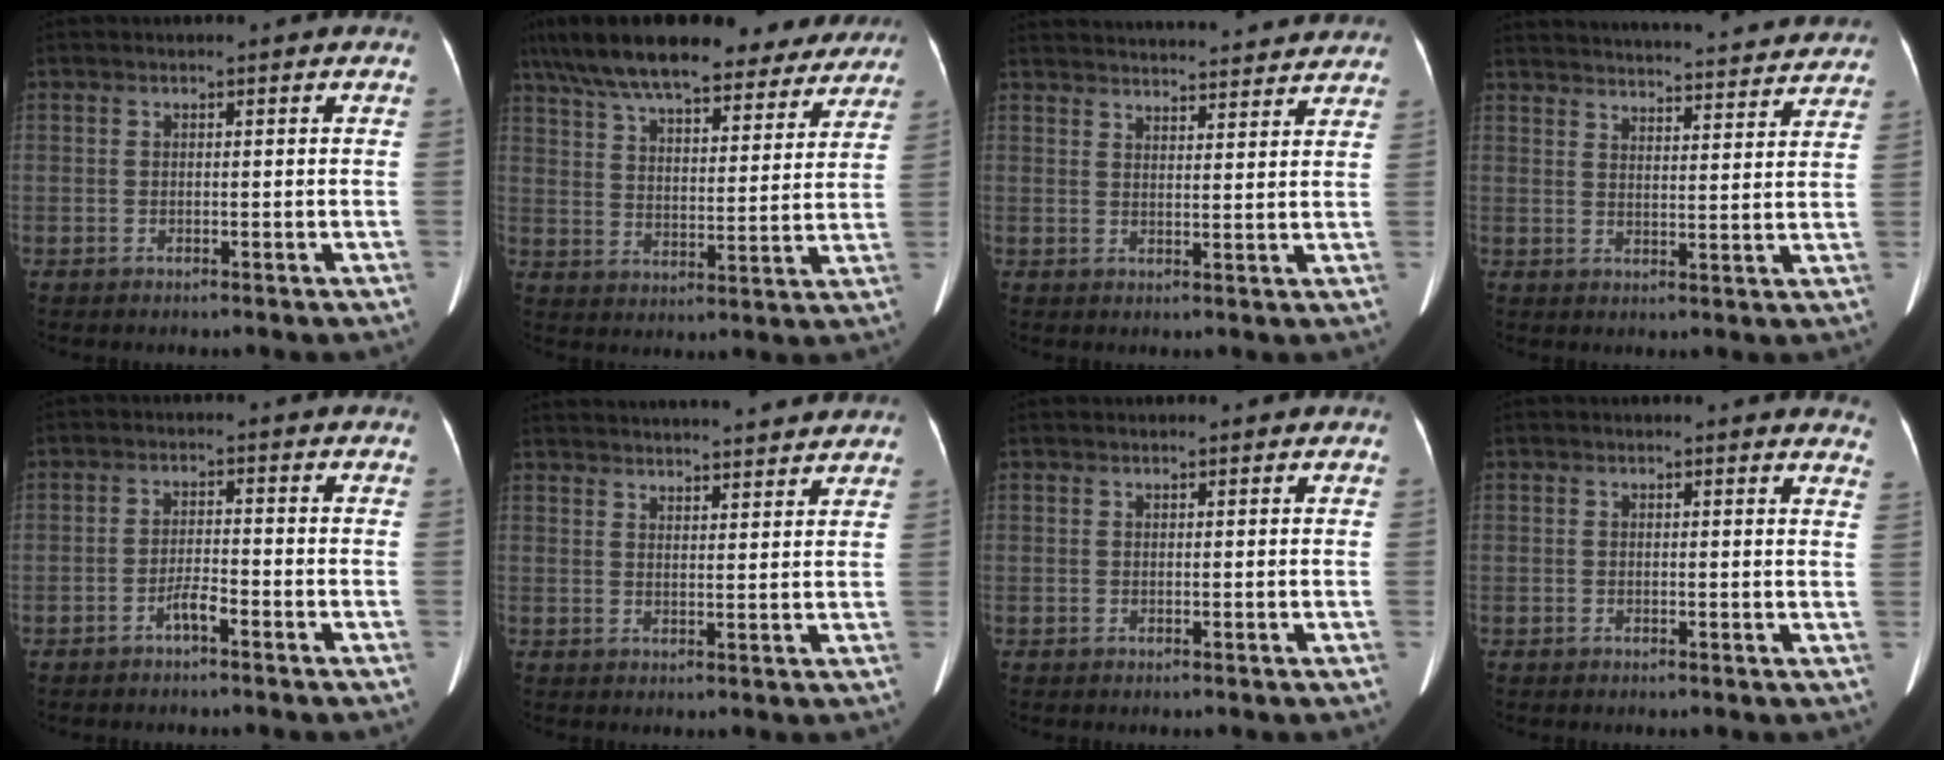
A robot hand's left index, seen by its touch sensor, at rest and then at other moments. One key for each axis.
{"total": 25.9, "fx": 21.5, "fy": 7.2, "fz": 12.5, "tx": -0.210, "ty": 0.030, "tz": 0.297}
{"total": 22.4, "fx": 21.2, "fy": 3.2, "fz": 6.4, "tx": -0.098, "ty": -0.002, "tz": 0.270}
{"total": 29.2, "fx": 27.7, "fy": 4.3, "fz": 8.3, "tx": -0.139, "ty": -0.034, "tz": 0.344}
{"total": 2.5, "fx": -2.0, "fy": 0.0, "fz": 1.4, "tx": -0.026, "ty": -0.007, "tz": -0.035}
{"total": 21.1, "fx": 19.8, "fy": 2.7, "fz": 7.0, "tx": -0.108, "ty": 0.017, "tz": 0.261}
{"total": 1.4, "fx": 1.2, "fy": 0.2, "fz": 0.6, "tx": -0.007, "ty": 0.006, "tz": 0.017}
{"total": 6.0, "fx": 5.8, "fy": 0.6, "fz": 1.0, "tx": 0.014, "ty": -0.034, "tz": 0.029}